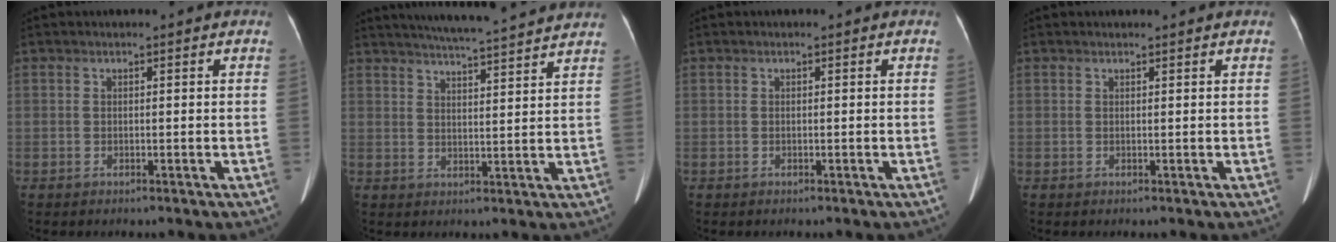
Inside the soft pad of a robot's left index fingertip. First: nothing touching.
{"total": 14.5, "force": [13.3, -0.1, 5.7], "torque": [-0.099, 0.011, 0.176]}
{"total": 0.0}
{"total": 1.6, "force": [1.5, 0.2, 0.3], "torque": [-0.008, 0.012, 0.017]}